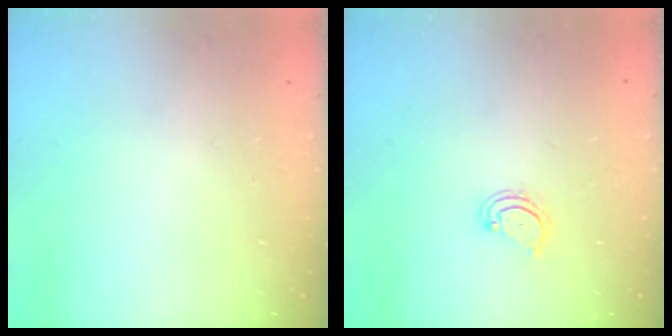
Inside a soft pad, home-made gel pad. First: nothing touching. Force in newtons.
{"total": 2.8, "press": 2.8, "slide": 0.2}